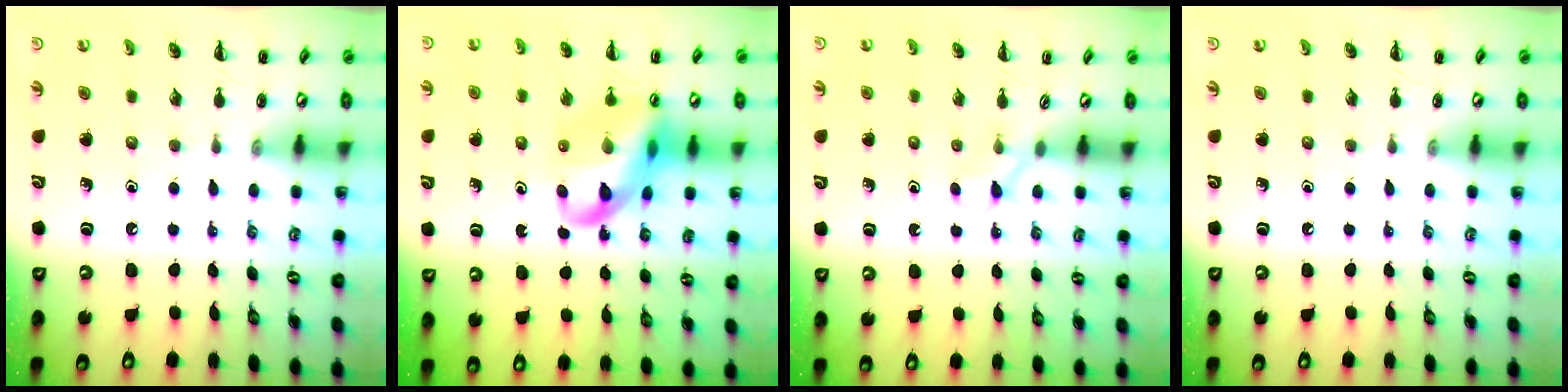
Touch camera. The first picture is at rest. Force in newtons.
{"total": 14.8, "press": 14.5, "slide": 3.1}
{"total": 2.5, "press": 2.3, "slide": 1.0}
{"total": 0.0}